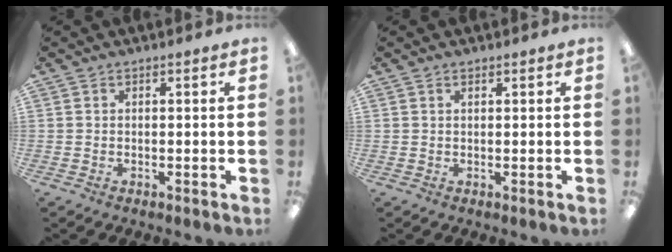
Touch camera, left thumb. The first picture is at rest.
{"total": 0.7, "force": [0.5, 0.3, 0.4], "torque": [-0.010, 0.001, 0.009]}